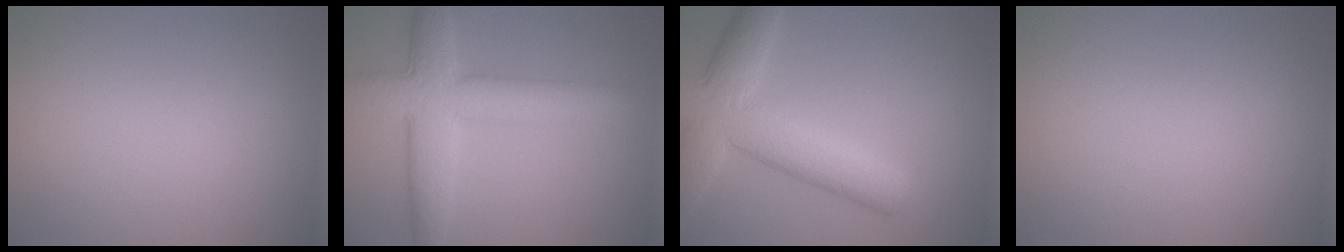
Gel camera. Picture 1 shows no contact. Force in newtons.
{"total": 6.7, "press": 6.7, "slide": 0.1}
{"total": 7.5, "press": 7.5, "slide": 0.4}
{"total": 0.0}